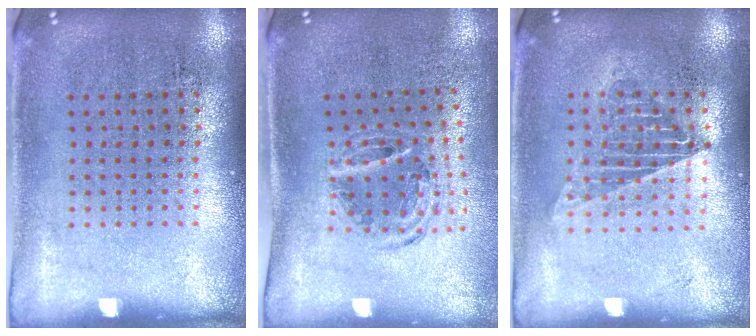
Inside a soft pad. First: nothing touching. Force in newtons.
{"total": 0.9, "press": 0.9, "slide": 0.2}
{"total": 1.3, "press": 1.2, "slide": 0.5}